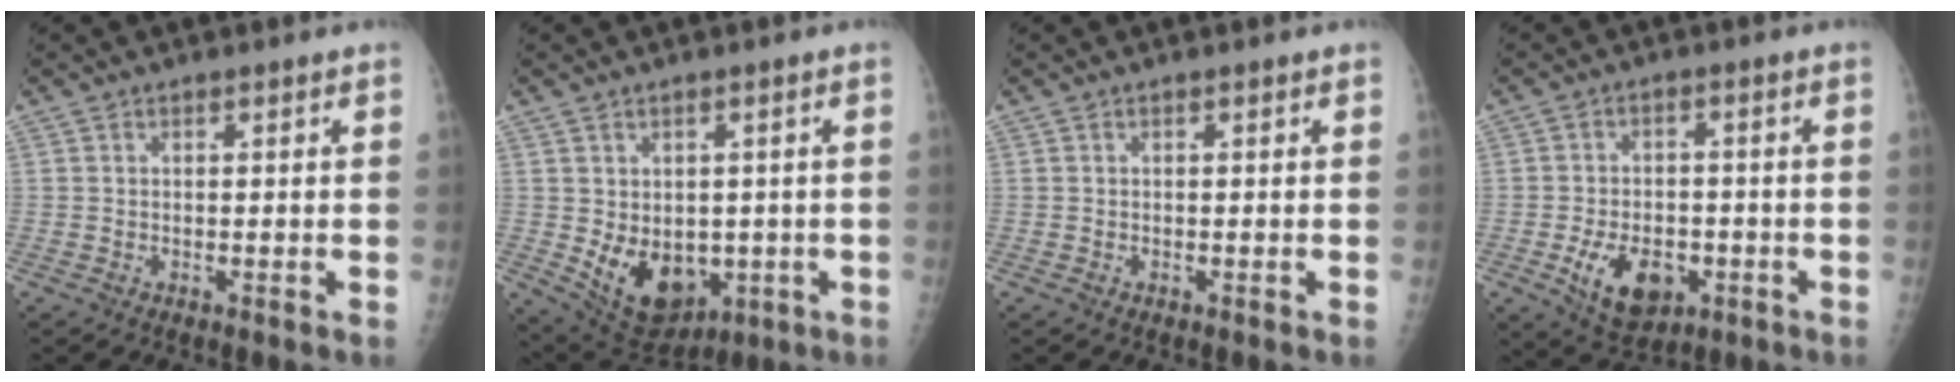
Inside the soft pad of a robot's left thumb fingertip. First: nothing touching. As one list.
[{"total": 11.4, "force": [-1.8, 8.3, 7.6], "torque": [-0.091, -0.012, 0.000]}, {"total": 0.0}, {"total": 10.0, "force": [-3.6, 6.6, 6.7], "torque": [-0.091, 0.009, -0.048]}]